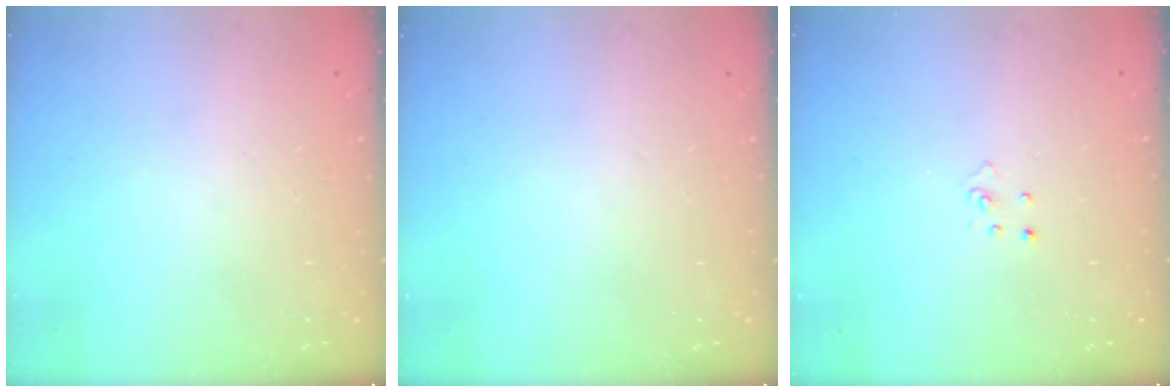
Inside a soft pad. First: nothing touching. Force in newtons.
{"total": 0.0}
{"total": 3.0, "press": 2.9, "slide": 0.3}